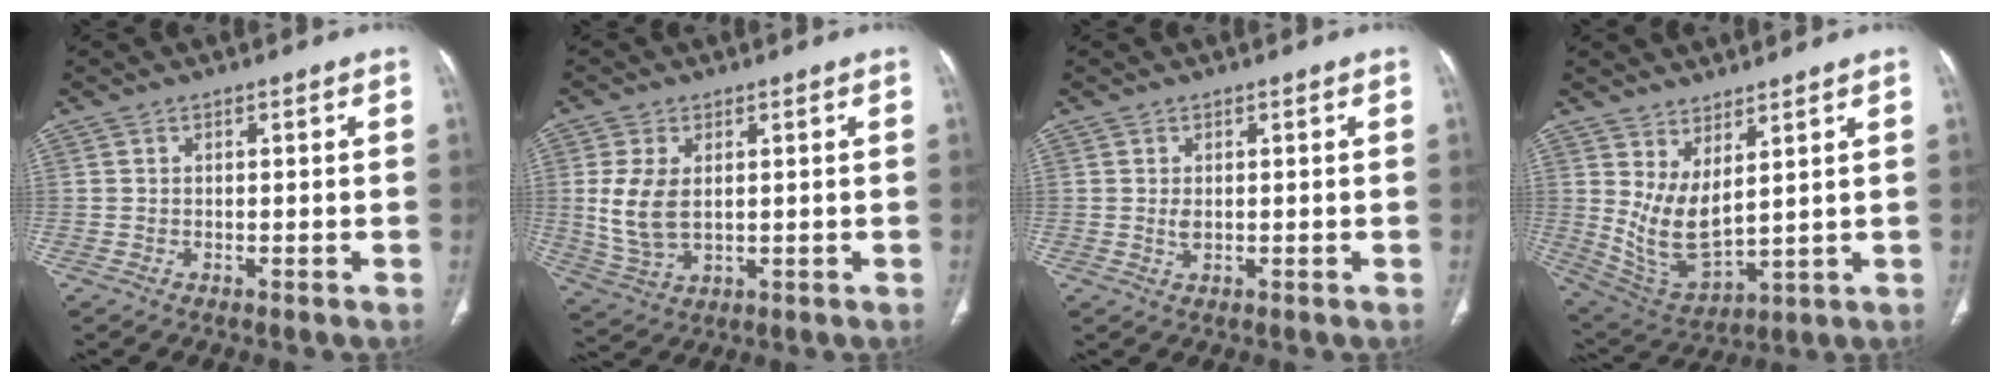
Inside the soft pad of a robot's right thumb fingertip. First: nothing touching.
{"total": 8.7, "force": [1.1, 5.3, 6.9], "torque": [-0.145, -0.009, 0.032]}
{"total": 1.3, "force": [0.1, 0.7, 1.1], "torque": [-0.021, -0.004, 0.006]}
{"total": 9.8, "force": [3.6, 4.2, 8.1], "torque": [-0.149, -0.042, 0.090]}